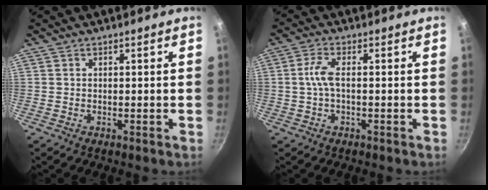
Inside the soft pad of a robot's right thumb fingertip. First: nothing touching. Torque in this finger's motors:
{"motor_torque": [-0.36, -0.33, 0.05, 0.05, 0.05]}